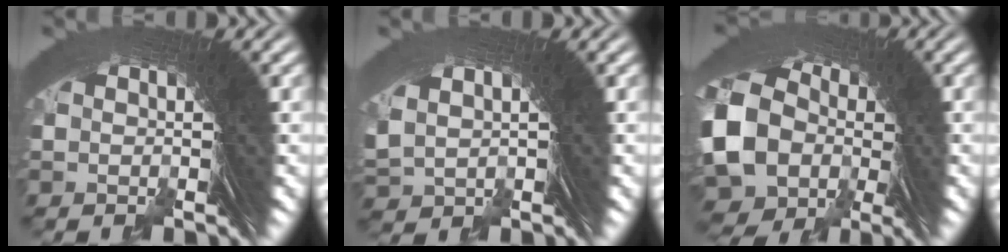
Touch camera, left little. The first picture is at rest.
{"total": 1.4, "force": [0.6, 1.1, 0.7], "torque": [-0.021, -0.013, 0.028]}
{"total": 11.8, "force": [-1.8, 9.5, 6.8], "torque": [-0.169, -0.054, -0.008]}